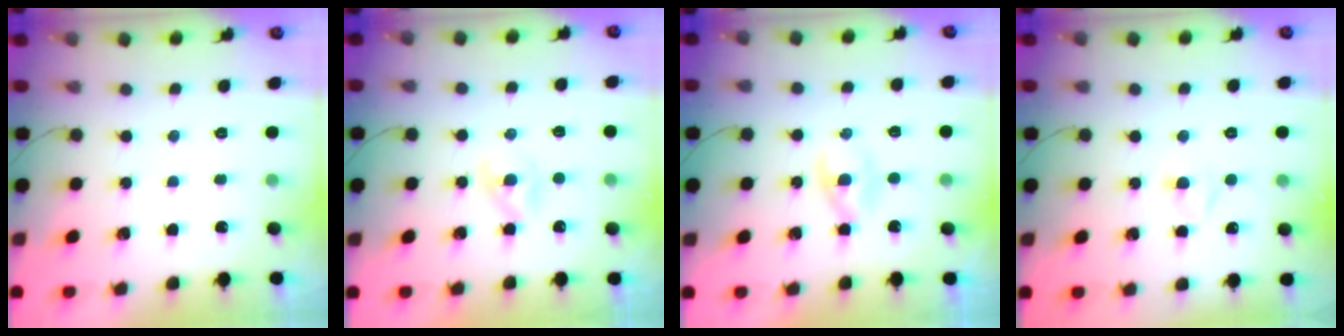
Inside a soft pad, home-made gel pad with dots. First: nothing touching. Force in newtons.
{"total": 2.2, "press": 2.0, "slide": 1.0}
{"total": 2.1, "press": 1.7, "slide": 1.2}
{"total": 2.3, "press": 2.1, "slide": 1.0}